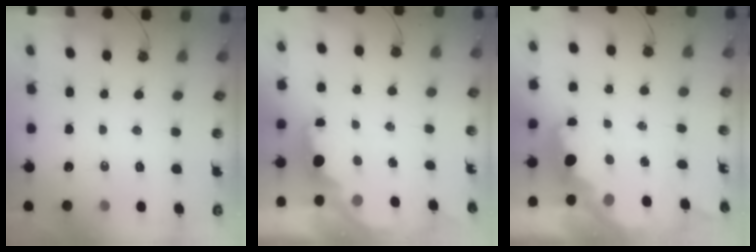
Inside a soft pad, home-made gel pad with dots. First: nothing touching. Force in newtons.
{"total": 2.5, "press": 2.3, "slide": 0.8}
{"total": 5.6, "press": 5.6, "slide": 0.5}